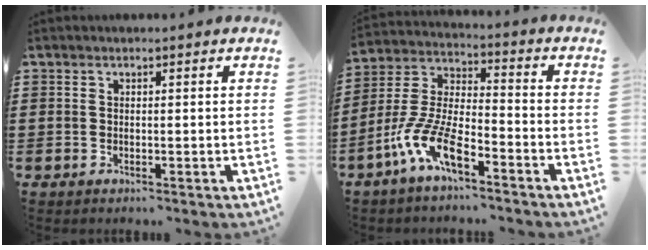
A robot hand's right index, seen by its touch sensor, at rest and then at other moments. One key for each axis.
{"total": 9.4, "fx": -6.2, "fy": 2.5, "fz": 6.6, "tx": -0.179, "ty": -0.021, "tz": -0.131}